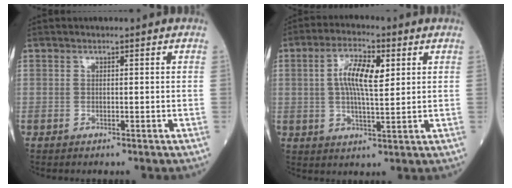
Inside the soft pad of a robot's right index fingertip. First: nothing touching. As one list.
[{"total": 8.2, "force": [2.0, 2.2, 7.7], "torque": [-0.145, 0.011, 0.034]}]